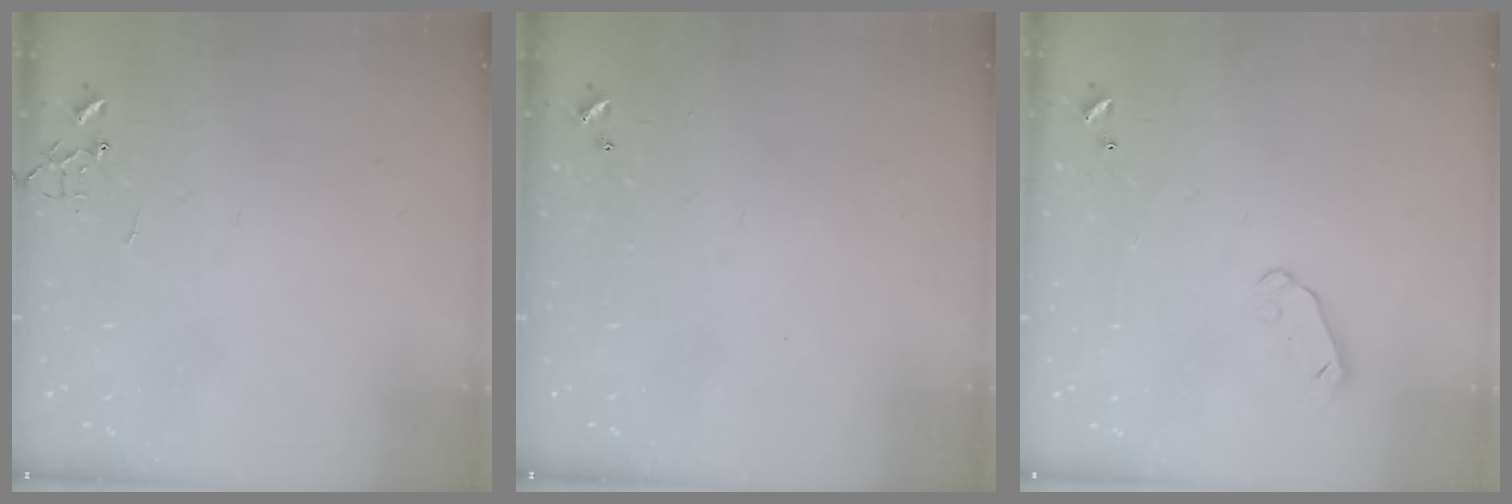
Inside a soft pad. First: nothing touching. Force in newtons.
{"total": 0.0}
{"total": 5.9, "press": 5.9, "slide": 0.6}